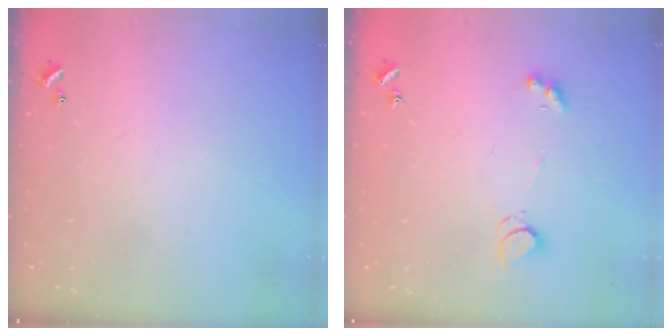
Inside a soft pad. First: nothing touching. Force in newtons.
{"total": 2.2, "press": 2.2, "slide": 0.4}